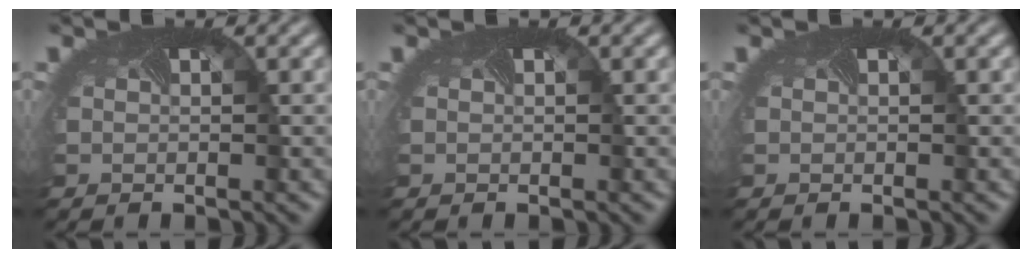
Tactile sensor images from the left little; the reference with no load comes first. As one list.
[{"total": 0.0}, {"total": 0.0}]